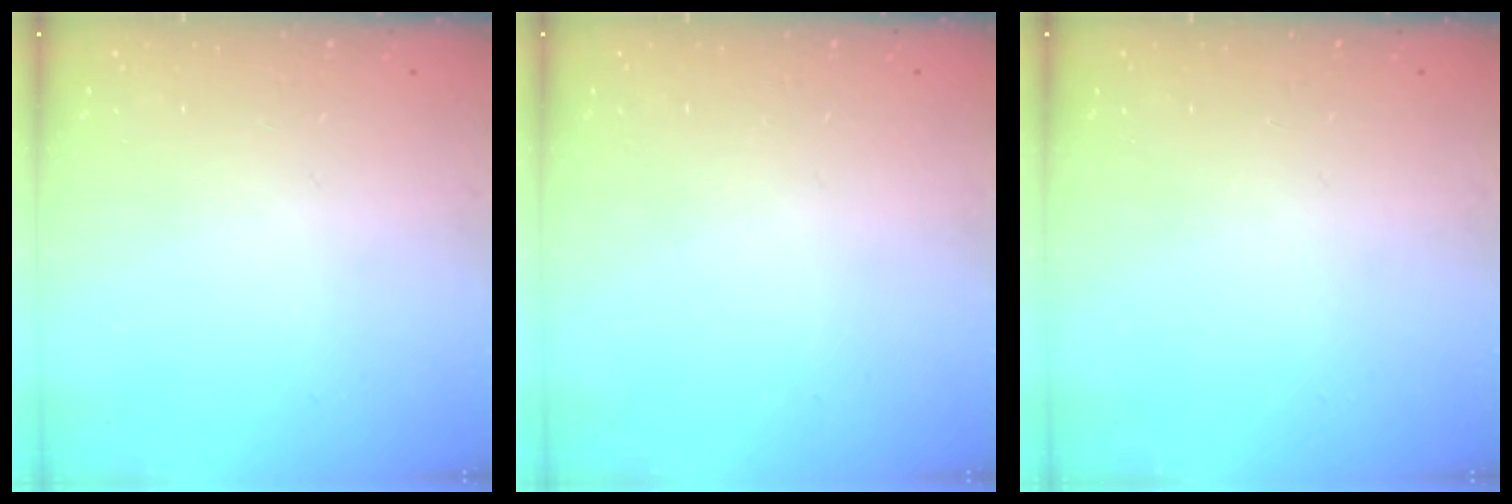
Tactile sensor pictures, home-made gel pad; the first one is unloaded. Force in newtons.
{"total": 0.0}
{"total": 0.0}